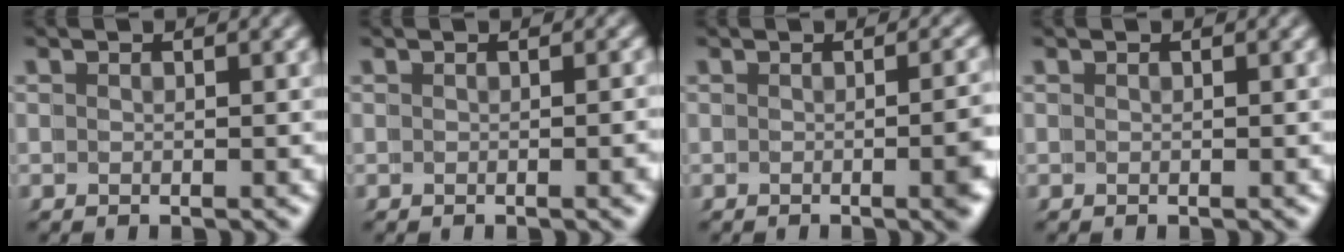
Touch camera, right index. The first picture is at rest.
{"total": 0.9, "force": [-0.3, -0.4, 0.8], "torque": [0.000, 0.006, -0.007]}
{"total": 3.0, "force": [-0.8, 0.1, 2.9], "torque": [-0.021, 0.002, -0.014]}
{"total": 0.0}